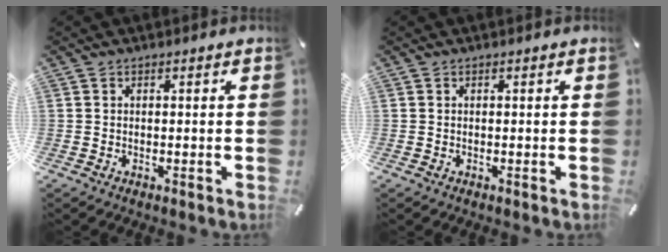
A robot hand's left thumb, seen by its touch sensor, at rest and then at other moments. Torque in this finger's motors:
{"motor_torque": [0.24, 0.25, -0.01, 0.00, 0.00]}